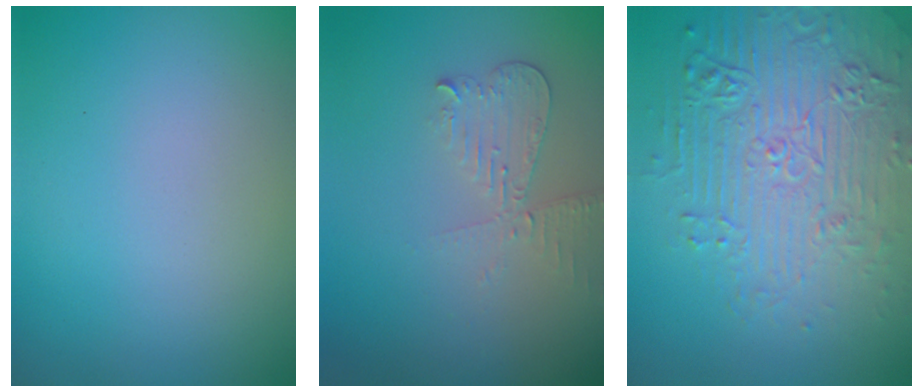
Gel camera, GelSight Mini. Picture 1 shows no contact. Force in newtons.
{"total": 2.6, "press": 2.5, "slide": 0.6}
{"total": 6.9, "press": 5.3, "slide": 4.4}